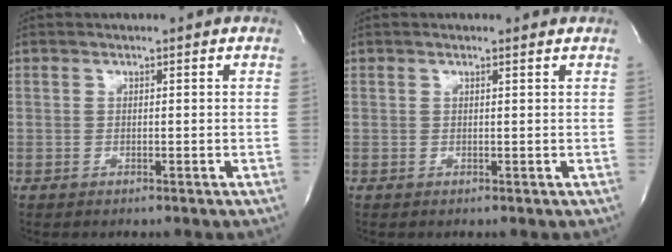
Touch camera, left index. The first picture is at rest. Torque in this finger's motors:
{"motor_torque": [-0.11, 0.14, -0.03, -0.01]}